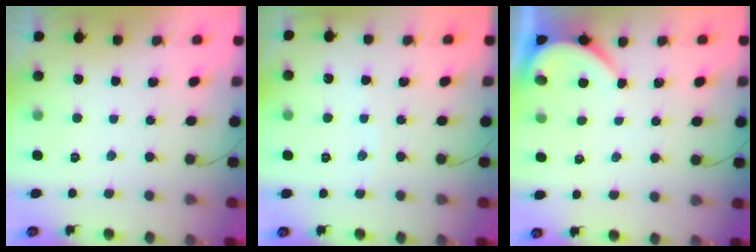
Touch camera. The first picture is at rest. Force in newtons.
{"total": 2.6, "press": 2.6, "slide": 0.4}
{"total": 3.0, "press": 3.0, "slide": 0.3}